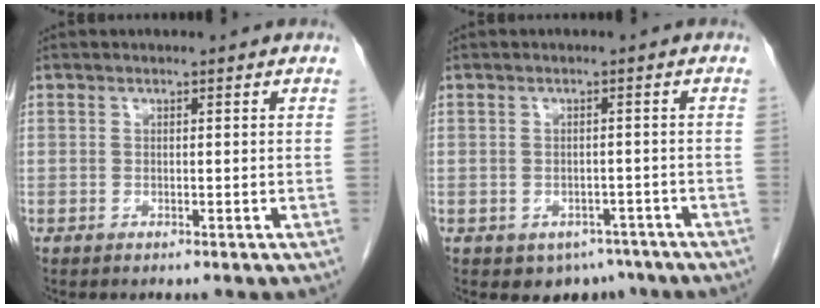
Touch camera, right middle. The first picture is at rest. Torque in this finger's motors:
{"motor_torque": [0.28, -0.49, -0.02, 0.00]}